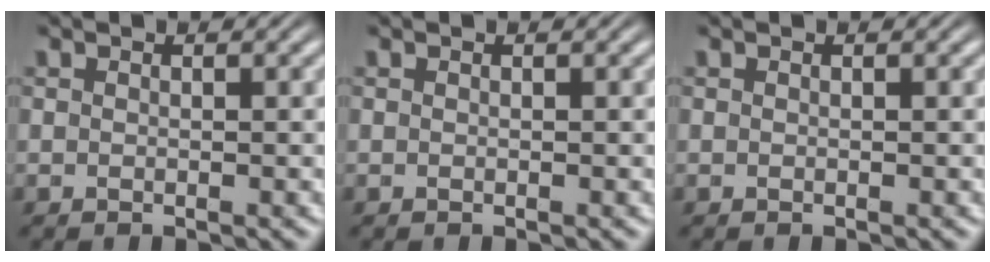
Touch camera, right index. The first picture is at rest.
{"total": 0.0}
{"total": 0.0}